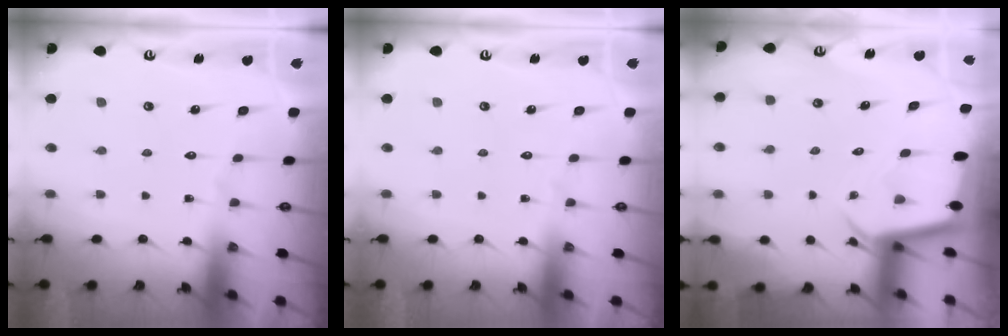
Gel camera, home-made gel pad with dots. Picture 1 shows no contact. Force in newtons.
{"total": 0.0}
{"total": 2.8, "press": 2.7, "slide": 0.3}